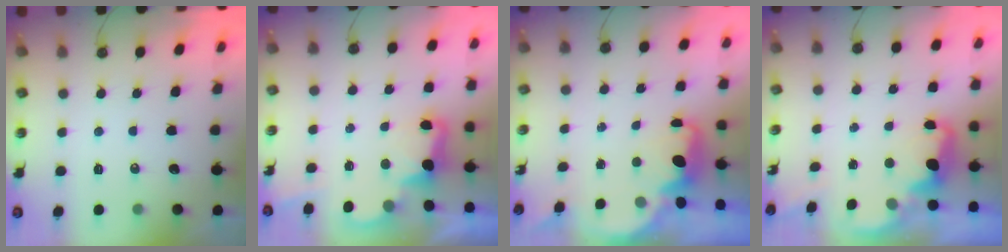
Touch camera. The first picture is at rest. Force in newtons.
{"total": 3.2, "press": 3.1, "slide": 0.7}
{"total": 2.2, "press": 2.1, "slide": 0.6}
{"total": 2.5, "press": 2.5, "slide": 0.5}